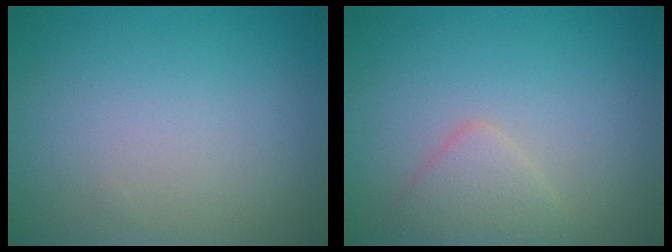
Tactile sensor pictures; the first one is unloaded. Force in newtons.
{"total": 2.1, "press": 2.1, "slide": 0.2}